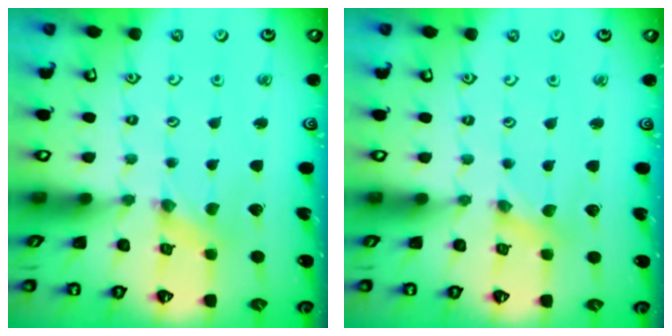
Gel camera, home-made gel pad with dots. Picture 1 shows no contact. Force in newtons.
{"total": 0.0}